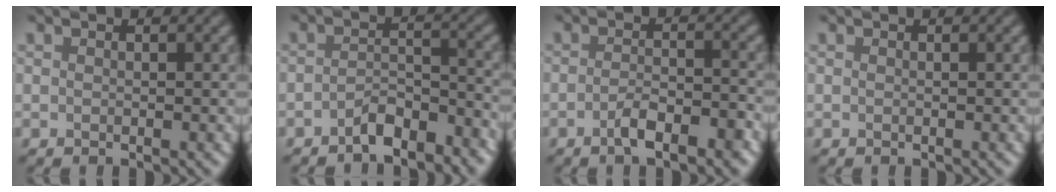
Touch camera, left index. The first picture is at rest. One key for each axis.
{"total": 3.6, "fx": -2.6, "fy": 1.4, "fz": 2.0, "tx": -0.031, "ty": 0.011, "tz": -0.048}
{"total": 3.7, "fx": -2.1, "fy": 1.2, "fz": 2.9, "tx": -0.054, "ty": 0.002, "tz": -0.038}
{"total": 0.0}